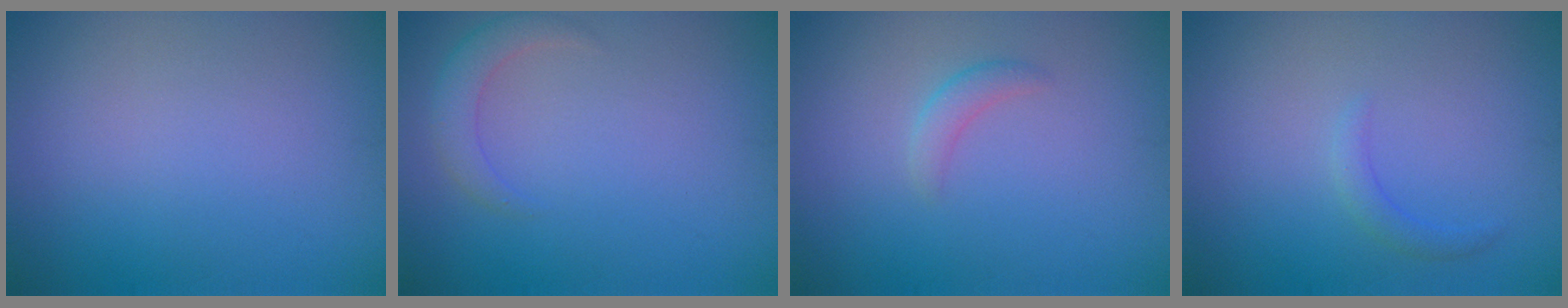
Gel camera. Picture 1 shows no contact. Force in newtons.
{"total": 2.1, "press": 2.1, "slide": 0.2}
{"total": 1.3, "press": 1.3, "slide": 0.1}
{"total": 1.1, "press": 1.1, "slide": 0.1}